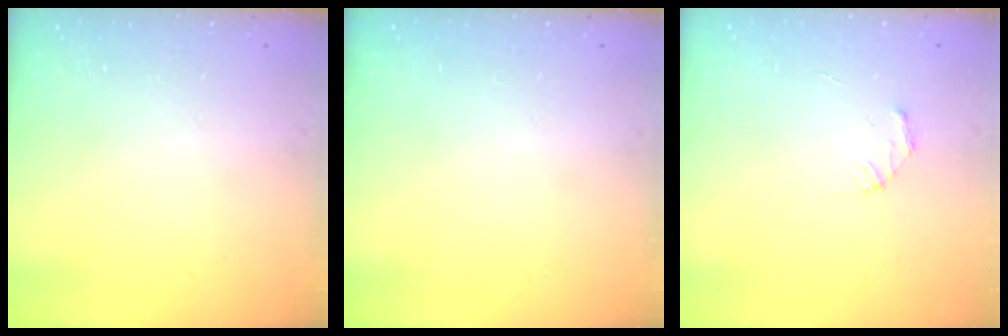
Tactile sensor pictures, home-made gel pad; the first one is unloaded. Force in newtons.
{"total": 0.0}
{"total": 2.1, "press": 2.1, "slide": 0.2}